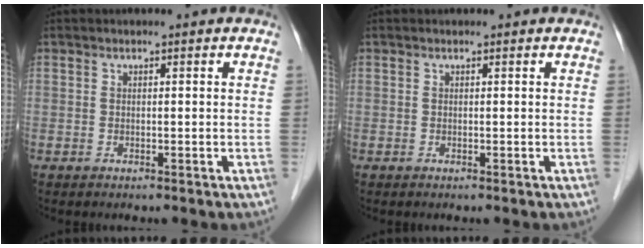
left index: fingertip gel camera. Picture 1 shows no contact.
{"total": 0.0}